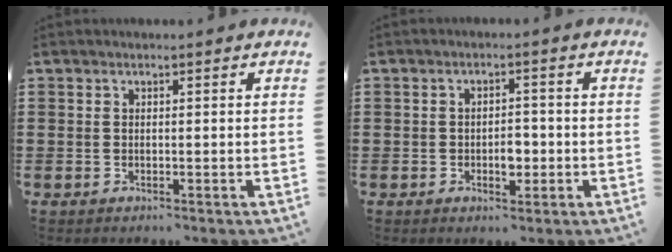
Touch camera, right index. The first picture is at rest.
{"total": 3.3, "force": [-0.8, 1.7, 2.6], "torque": [-0.050, 0.003, -0.015]}